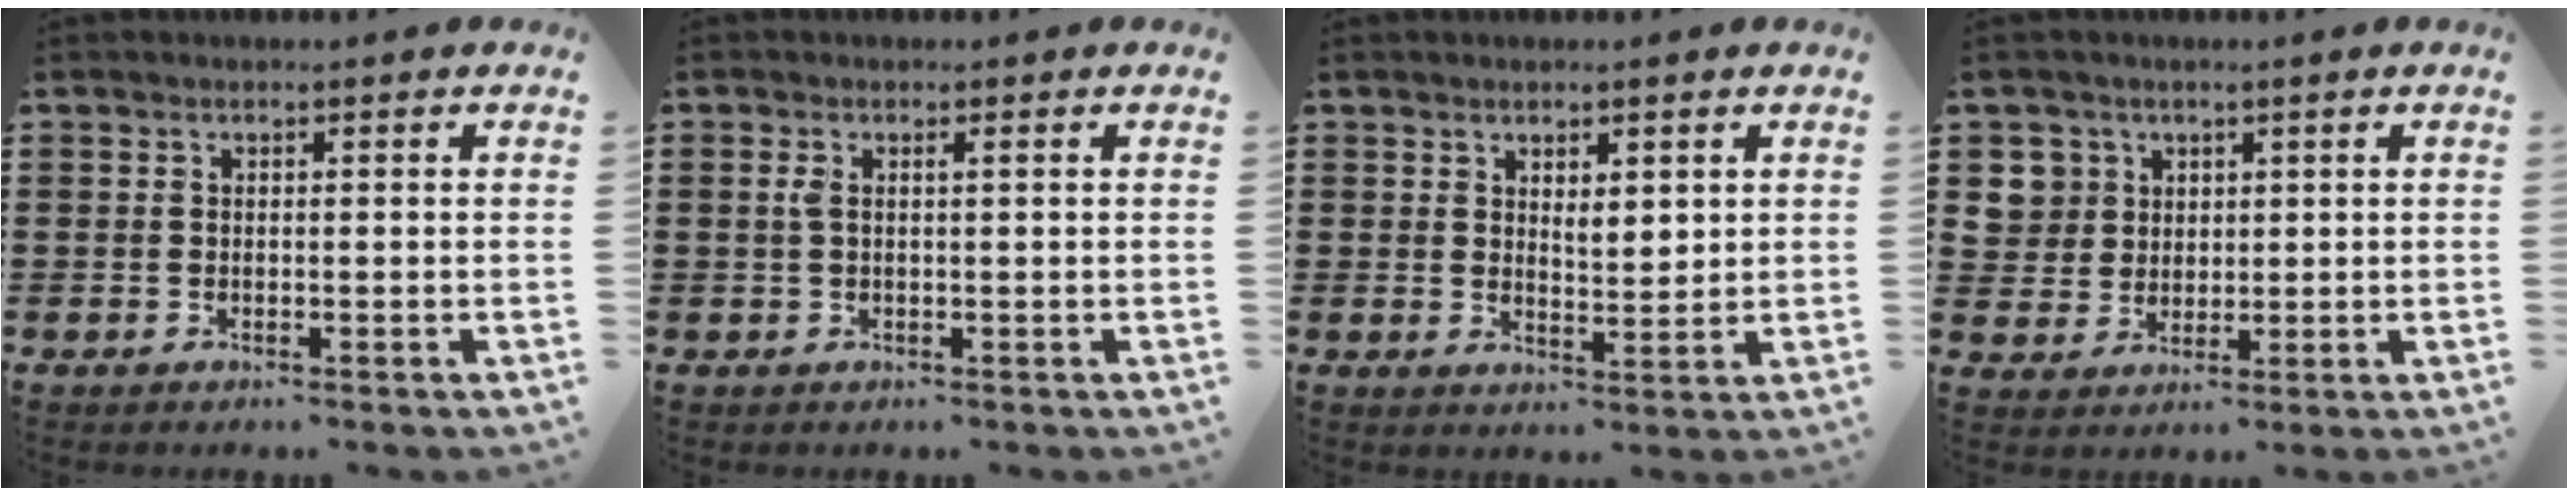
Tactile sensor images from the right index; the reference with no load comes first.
{"total": 1.3, "force": [0.3, 0.2, 1.3], "torque": [-0.026, 0.002, 0.003]}
{"total": 2.6, "force": [1.8, 1.2, 1.5], "torque": [-0.024, 0.002, 0.030]}
{"total": 5.1, "force": [2.0, 4.7, 0.5], "torque": [-0.035, 0.016, 0.039]}